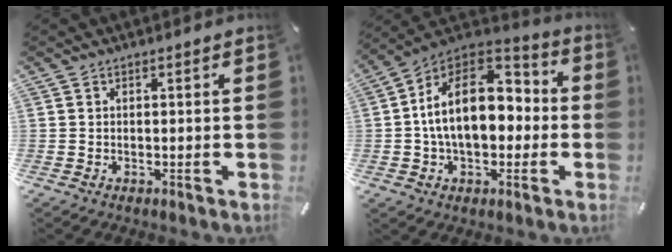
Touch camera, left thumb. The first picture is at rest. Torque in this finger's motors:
{"motor_torque": [0.32, 2.00, 2.76, -0.01, 0.37]}